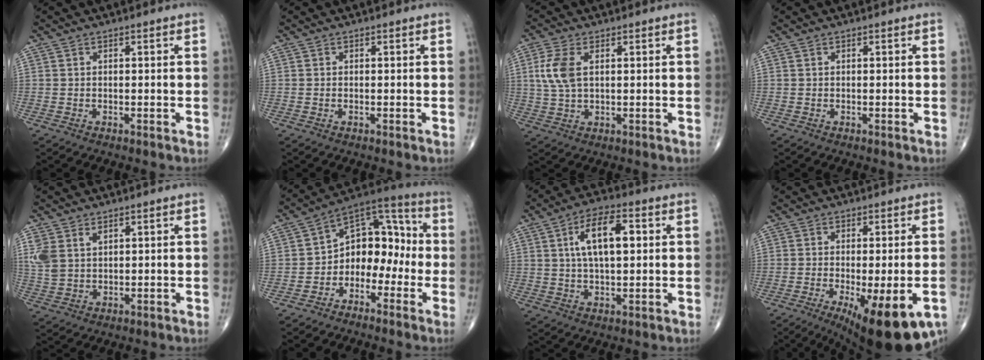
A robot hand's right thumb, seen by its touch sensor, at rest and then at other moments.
{"total": 0.0}
{"total": 6.4, "force": [1.5, 3.4, 5.3], "torque": [-0.128, 0.004, 0.032]}
{"total": 0.0}
{"total": 5.7, "force": [2.5, 3.6, 3.6], "torque": [-0.079, -0.002, 0.060]}
{"total": 12.0, "force": [-2.7, 8.4, 8.1], "torque": [-0.078, 0.063, -0.062]}
{"total": 10.9, "force": [2.4, 4.9, 9.4], "torque": [-0.152, 0.008, 0.038]}
{"total": 16.1, "force": [-7.2, 4.9, 13.5], "torque": [-0.164, -0.011, -0.095]}